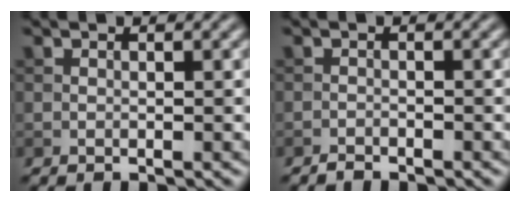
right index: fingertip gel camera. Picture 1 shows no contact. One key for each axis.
{"total": 0.9, "fx": -0.9, "fy": 0.1, "fz": 0.1, "tx": 0.000, "ty": 0.002, "tz": -0.019}